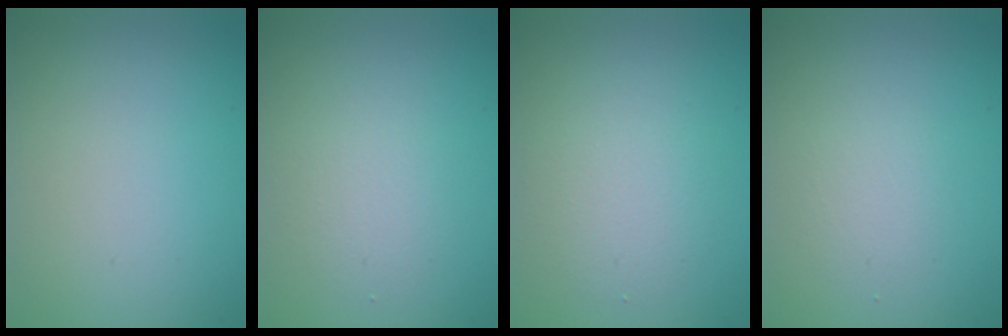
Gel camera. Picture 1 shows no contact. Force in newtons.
{"total": 1.9, "press": 1.9, "slide": 0.0}
{"total": 2.7, "press": 2.7, "slide": 0.2}
{"total": 1.4, "press": 1.4, "slide": 0.1}